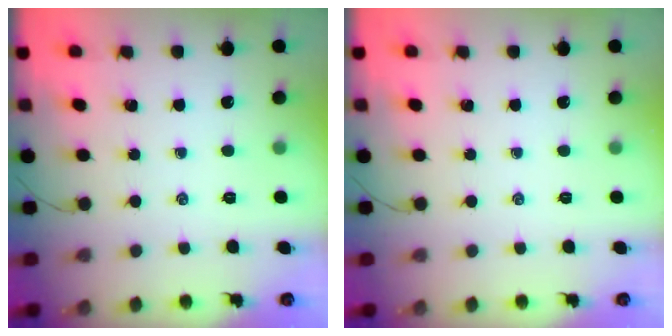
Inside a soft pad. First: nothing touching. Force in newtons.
{"total": 0.0}